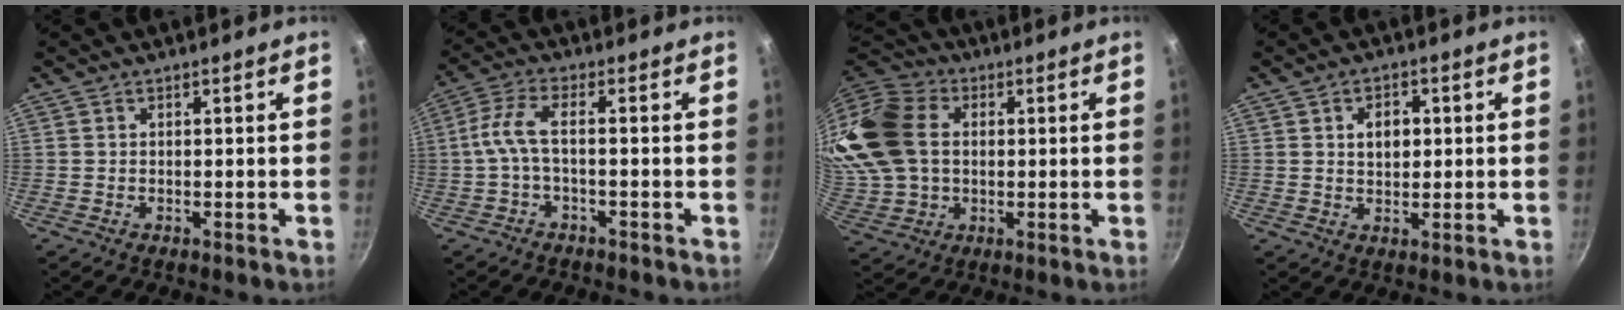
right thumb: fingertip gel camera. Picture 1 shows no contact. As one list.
[{"total": 5.2, "force": [-1.6, 1.6, 4.6], "torque": [-0.118, 0.022, -0.038]}, {"total": 18.8, "force": [2.4, 14.4, 11.9], "torque": [-0.235, 0.018, 0.046]}, {"total": 5.0, "force": [1.0, 3.4, 3.4], "torque": [-0.036, 0.002, 0.017]}]